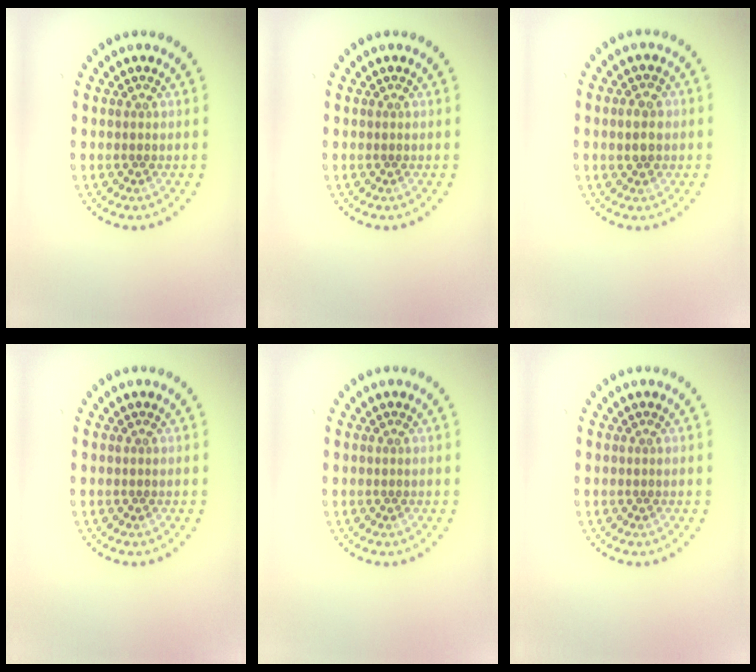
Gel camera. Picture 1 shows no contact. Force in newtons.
{"total": 0.0}
{"total": 2.1, "press": 2.1, "slide": 0.2}
{"total": 0.0}
{"total": 0.0}
{"total": 0.0}